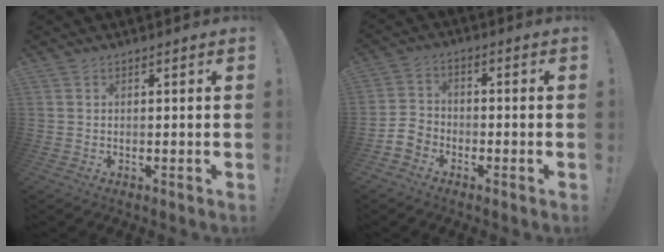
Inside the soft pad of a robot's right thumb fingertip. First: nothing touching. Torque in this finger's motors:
{"motor_torque": [0.88, -0.89, 0.67, 0.41, 0.13]}